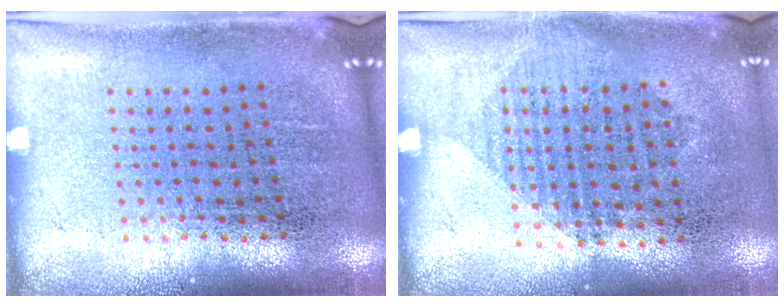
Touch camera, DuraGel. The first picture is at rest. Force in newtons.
{"total": 0.9, "press": 0.9, "slide": 0.4}